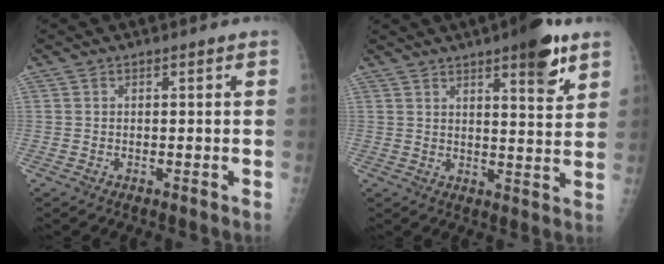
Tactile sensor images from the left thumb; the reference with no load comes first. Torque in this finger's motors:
{"motor_torque": [1.06, 0.88, 0.92, -0.45, 0.02]}